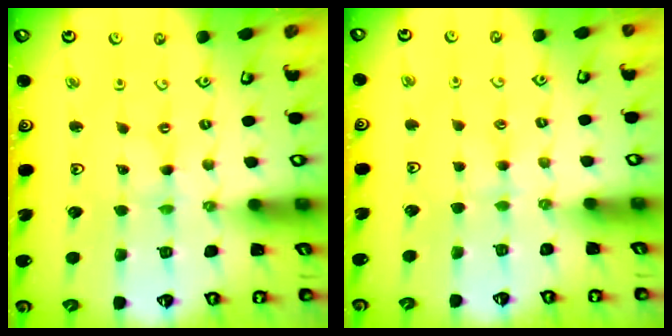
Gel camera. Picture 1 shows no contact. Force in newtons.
{"total": 2.3, "press": 2.3, "slide": 0.4}